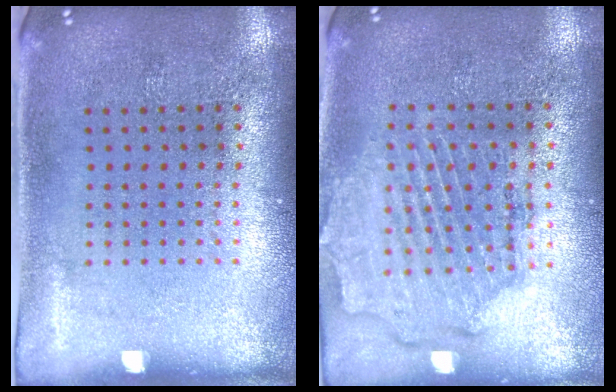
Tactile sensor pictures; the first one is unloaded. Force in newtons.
{"total": 1.9, "press": 1.7, "slide": 0.7}